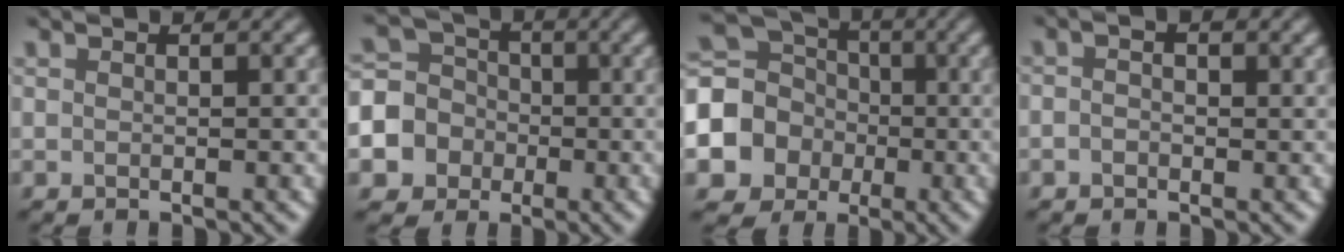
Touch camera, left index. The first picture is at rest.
{"total": 7.7, "force": [-2.6, 7.1, 1.6], "torque": [-0.044, -0.005, -0.069]}
{"total": 9.3, "force": [-1.7, 8.4, 3.5], "torque": [-0.088, -0.013, -0.056]}
{"total": 1.5, "force": [0.1, 0.9, 1.2], "torque": [-0.018, 0.000, -0.007]}